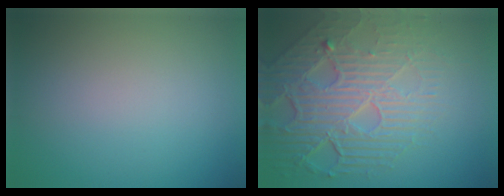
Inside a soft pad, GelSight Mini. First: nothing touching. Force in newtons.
{"total": 8.6, "press": 5.8, "slide": 6.4}